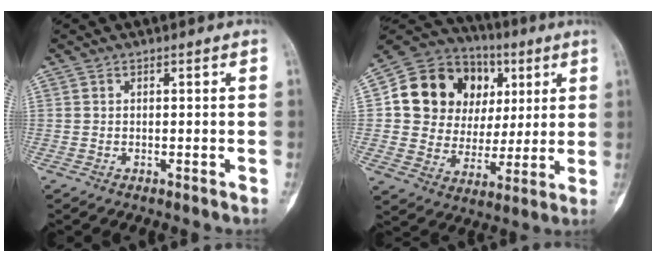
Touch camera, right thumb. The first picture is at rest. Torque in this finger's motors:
{"motor_torque": [0.16, 2.78, 0.70, -0.45, 0.06]}